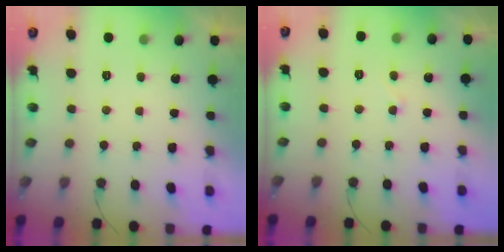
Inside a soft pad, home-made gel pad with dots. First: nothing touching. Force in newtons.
{"total": 2.8, "press": 2.8, "slide": 0.2}